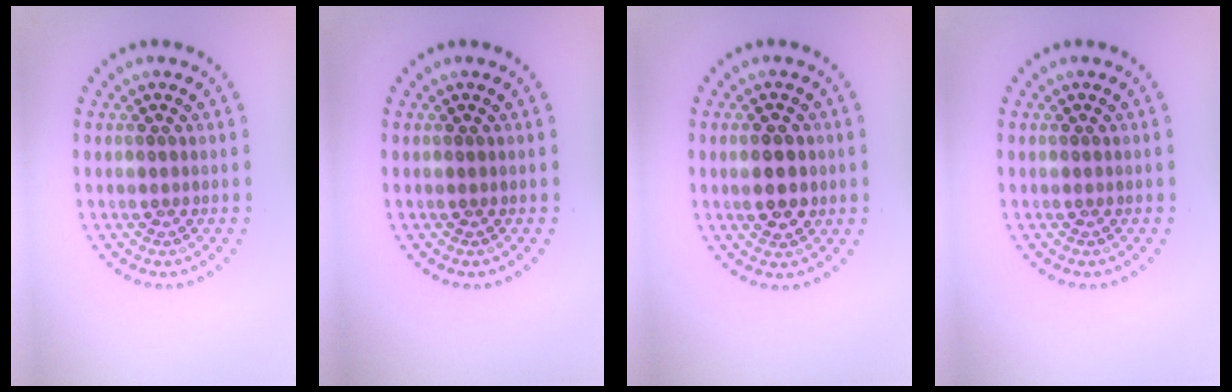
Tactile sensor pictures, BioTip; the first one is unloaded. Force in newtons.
{"total": 0.0}
{"total": 3.2, "press": 3.2, "slide": 0.1}
{"total": 0.0}